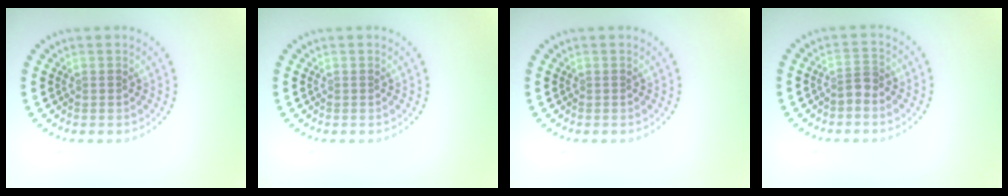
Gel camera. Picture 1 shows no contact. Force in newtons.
{"total": 0.0}
{"total": 0.0}
{"total": 1.7, "press": 1.4, "slide": 1.0}